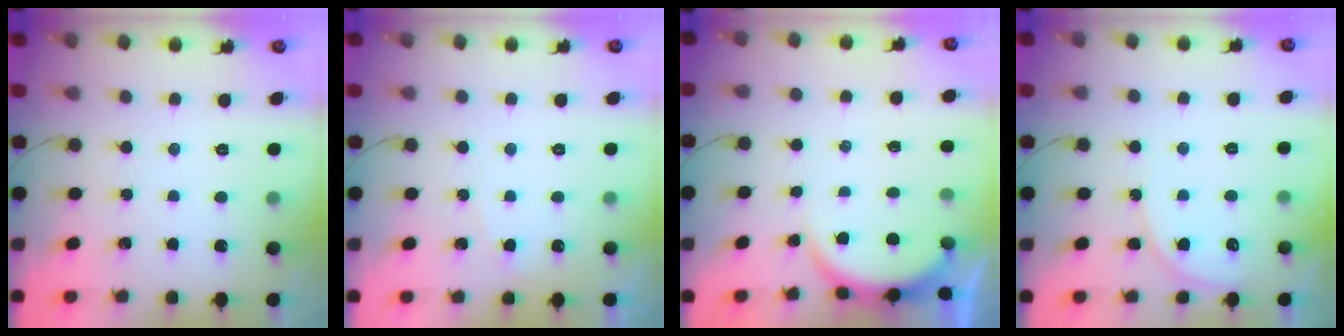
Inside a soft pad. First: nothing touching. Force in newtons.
{"total": 2.7, "press": 2.7, "slide": 0.2}
{"total": 3.4, "press": 3.3, "slide": 0.6}
{"total": 6.2, "press": 6.2, "slide": 0.4}